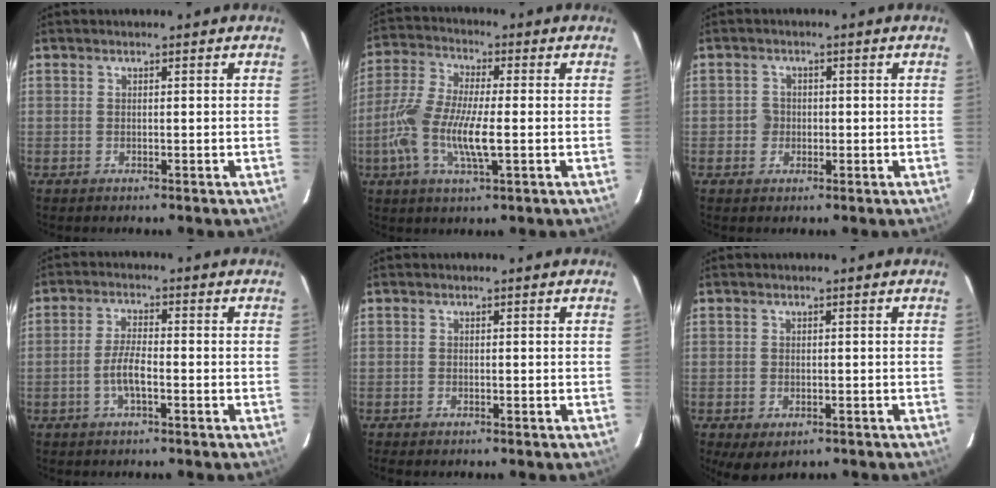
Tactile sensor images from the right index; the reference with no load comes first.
{"total": 12.4, "force": [-2.7, 3.5, 11.6], "torque": [-0.250, -0.004, -0.058]}
{"total": 2.7, "force": [-0.6, 2.6, 0.4], "torque": [-0.005, 0.006, -0.012]}
{"total": 4.5, "force": [-1.8, 1.2, 4.0], "torque": [-0.086, 0.004, -0.035]}
{"total": 1.3, "force": [-1.1, 0.5, 0.5], "torque": [-0.015, -0.004, -0.021]}
{"total": 4.8, "force": [-2.5, 2.9, 2.9], "torque": [-0.060, -0.020, -0.034]}